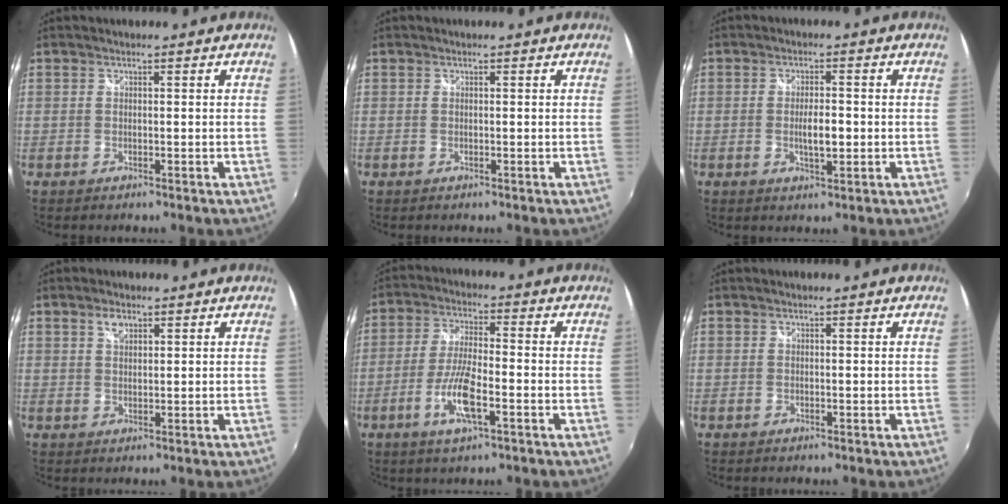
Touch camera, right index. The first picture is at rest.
{"total": 0.0}
{"total": 4.5, "force": [-0.6, 1.5, 4.2], "torque": [-0.075, -0.004, -0.009]}
{"total": 2.5, "force": [1.4, 1.3, 1.5], "torque": [-0.025, 0.004, 0.024]}
{"total": 8.8, "force": [-3.5, 1.9, 7.9], "torque": [-0.162, -0.005, -0.069]}
{"total": 0.0}